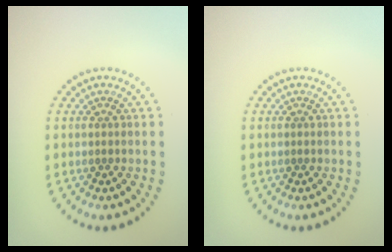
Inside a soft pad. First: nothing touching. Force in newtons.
{"total": 0.0}